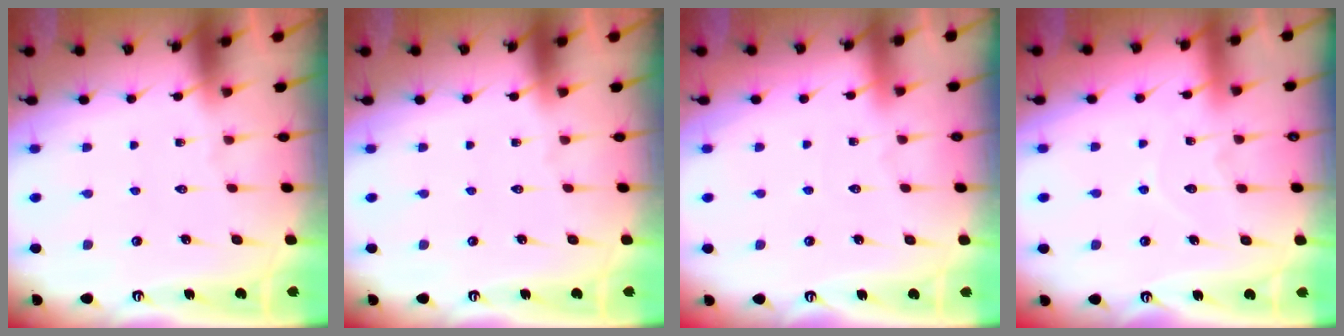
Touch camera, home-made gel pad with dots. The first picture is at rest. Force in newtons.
{"total": 0.0}
{"total": 1.8, "press": 1.7, "slide": 0.2}
{"total": 6.1, "press": 6.1, "slide": 0.5}